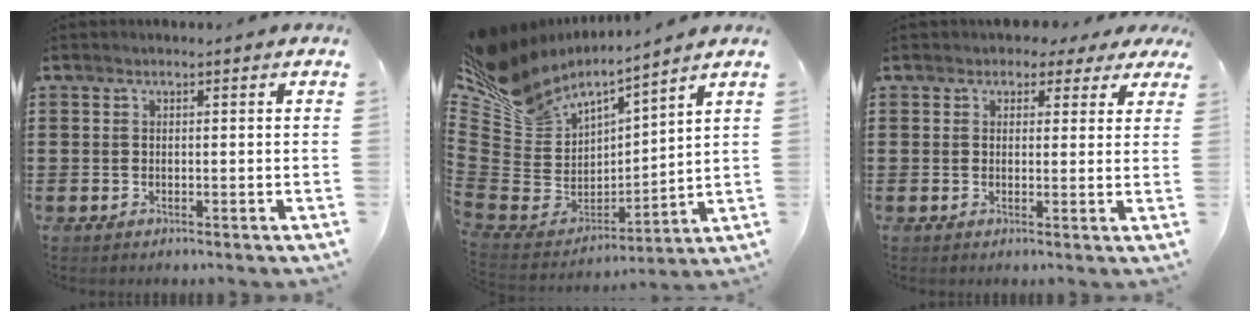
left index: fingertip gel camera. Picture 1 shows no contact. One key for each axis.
{"total": 7.3, "fx": 6.2, "fy": 3.7, "fz": 1.6, "tx": -0.080, "ty": -0.058, "tz": 0.111}
{"total": 2.3, "fx": 1.6, "fy": 1.5, "fz": 0.5, "tx": -0.012, "ty": 0.007, "tz": 0.026}